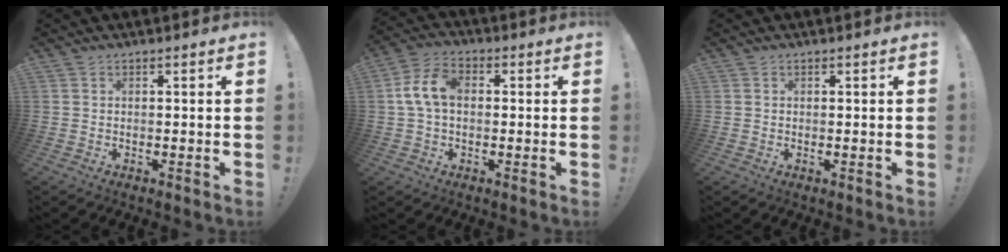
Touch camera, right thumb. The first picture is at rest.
{"total": 9.8, "force": [0.6, 6.4, 7.4], "torque": [-0.151, 0.015, 0.017]}
{"total": 0.0}